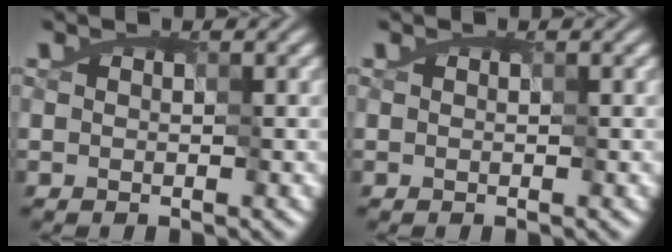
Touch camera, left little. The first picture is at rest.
{"total": 0.0}